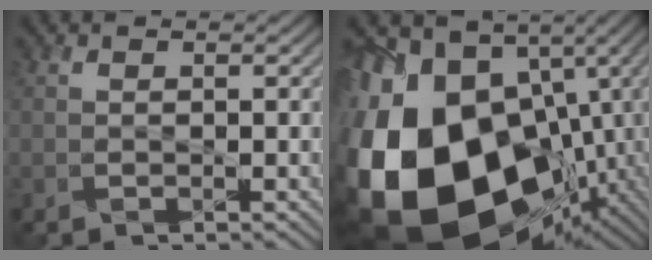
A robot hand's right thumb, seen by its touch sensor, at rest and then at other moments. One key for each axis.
{"total": 23.4, "fx": -6.0, "fy": 16.3, "fz": 15.6, "tx": -0.384, "ty": -0.058, "tz": -0.075}